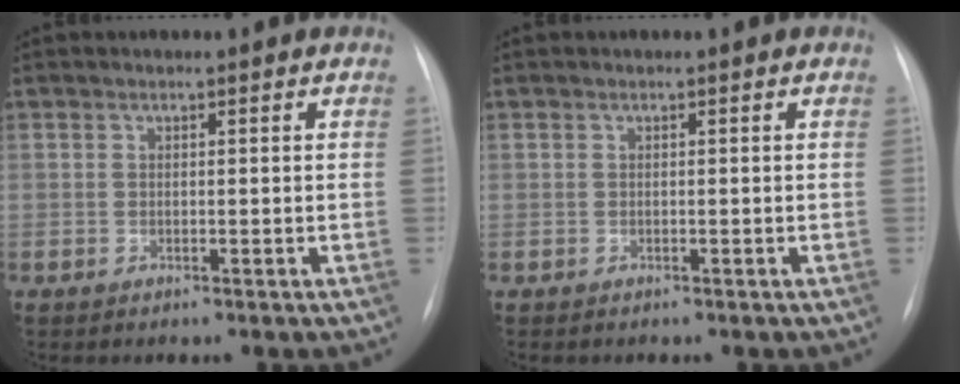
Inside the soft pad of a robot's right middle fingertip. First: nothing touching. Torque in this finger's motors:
{"motor_torque": [-0.74, 0.50, -0.12, -0.04]}